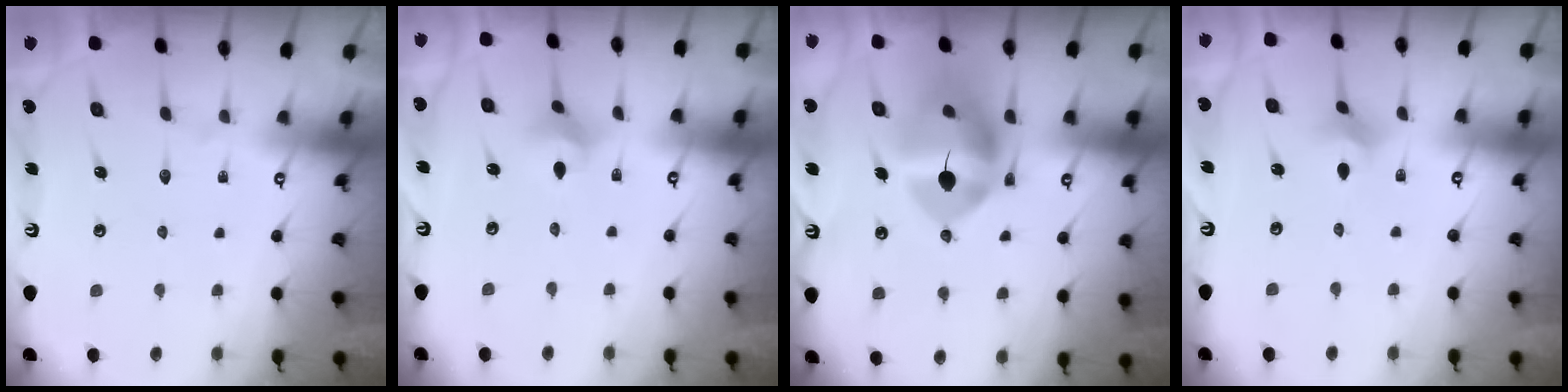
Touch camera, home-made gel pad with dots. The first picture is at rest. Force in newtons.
{"total": 3.1, "press": 3.1, "slide": 0.4}
{"total": 13.0, "press": 12.8, "slide": 2.1}
{"total": 2.6, "press": 2.5, "slide": 0.5}